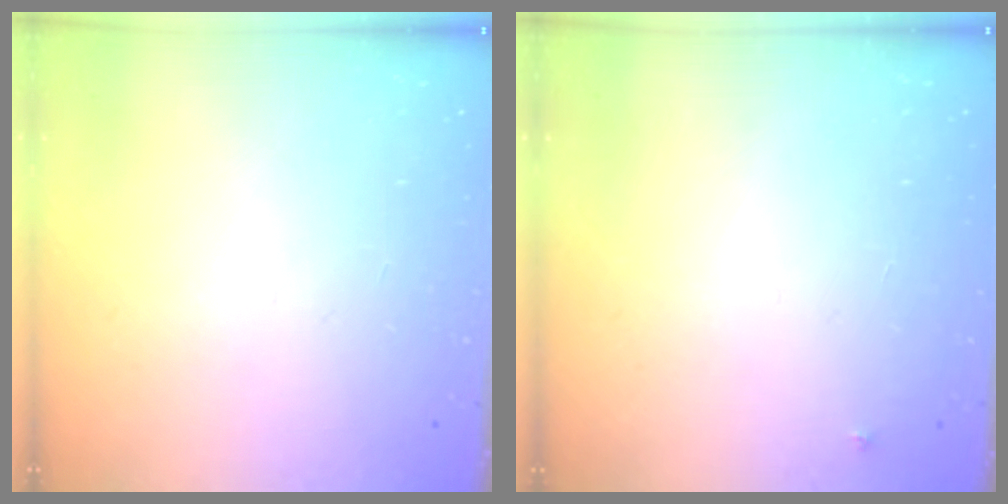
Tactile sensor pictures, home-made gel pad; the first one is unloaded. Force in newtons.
{"total": 3.1, "press": 3.1, "slide": 0.3}